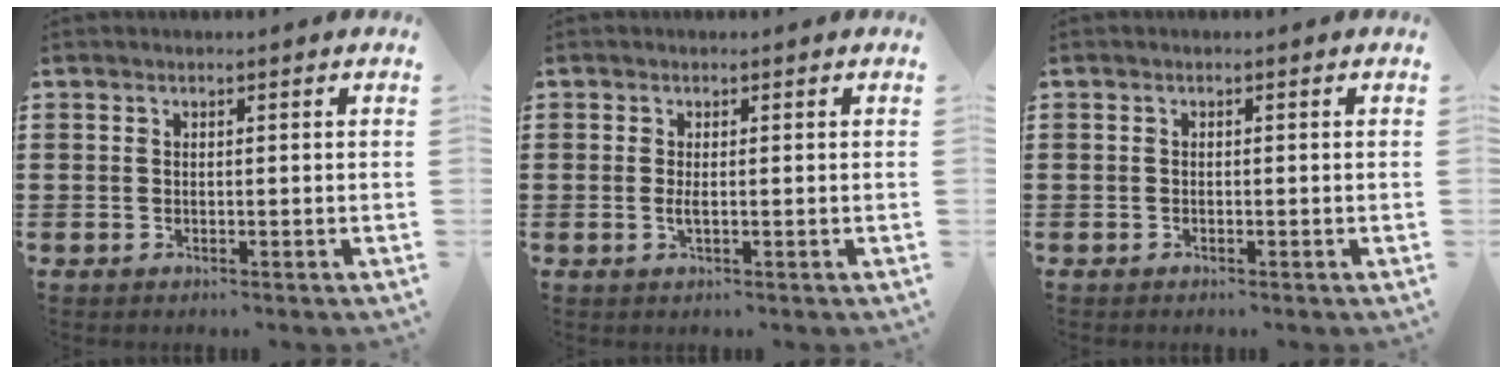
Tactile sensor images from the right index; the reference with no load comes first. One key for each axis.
{"total": 1.2, "fx": -0.1, "fy": 0.1, "fz": 1.2, "tx": -0.024, "ty": -0.006, "tz": -0.001}
{"total": 0.5, "fx": -0.5, "fy": 0.0, "fz": 0.1, "tx": -0.004, "ty": -0.002, "tz": -0.010}